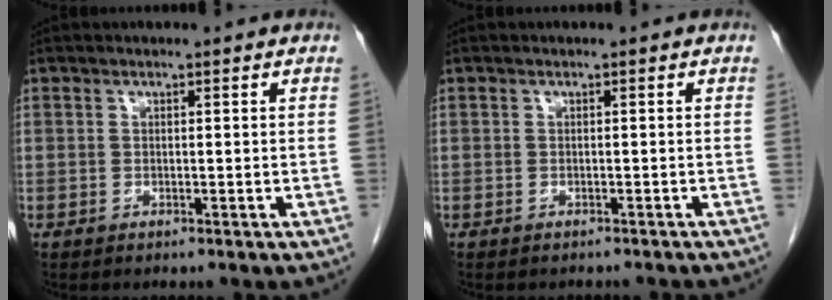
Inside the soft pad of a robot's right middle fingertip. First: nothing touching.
{"total": 2.5, "force": [-2.5, 0.4, 0.4], "torque": [-0.010, -0.005, -0.028]}